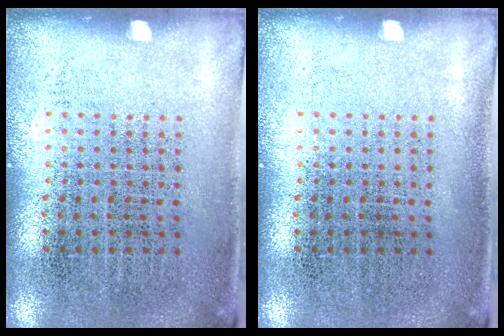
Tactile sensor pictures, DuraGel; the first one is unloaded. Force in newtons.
{"total": 0.0}